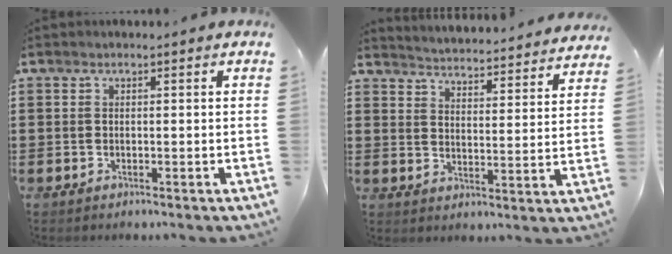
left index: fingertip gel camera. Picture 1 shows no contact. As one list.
[{"total": 3.7, "force": [3.7, -0.8, -0.2], "torque": [-0.019, -0.038, 0.057]}]